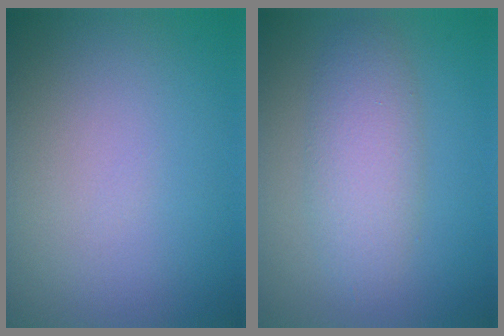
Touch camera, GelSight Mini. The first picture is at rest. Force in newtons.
{"total": 3.8, "press": 3.8, "slide": 0.1}